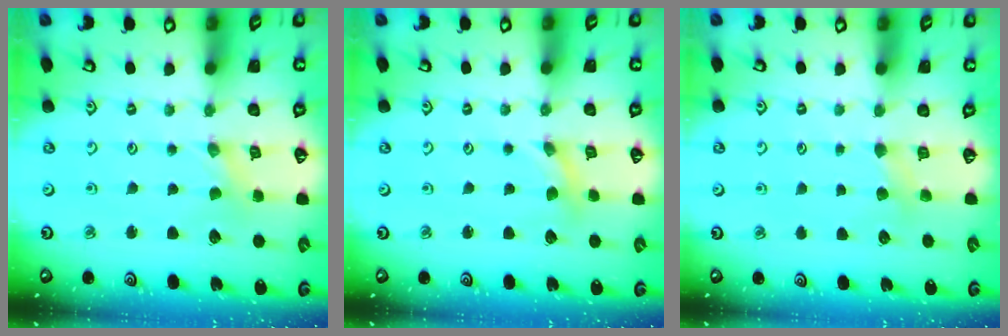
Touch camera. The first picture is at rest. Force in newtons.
{"total": 1.1, "press": 1.1, "slide": 0.2}
{"total": 3.3, "press": 3.2, "slide": 0.5}